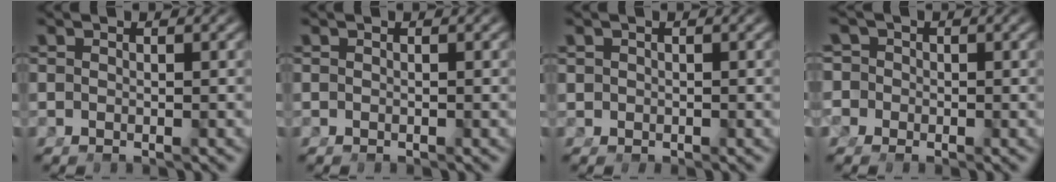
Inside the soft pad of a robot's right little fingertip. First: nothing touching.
{"total": 0.0}
{"total": 0.6, "force": [0.2, 0.6, 0.1], "torque": [-0.007, -0.005, 0.009]}
{"total": 5.9, "force": [-1.4, 5.7, 1.1], "torque": [-0.045, -0.019, -0.032]}